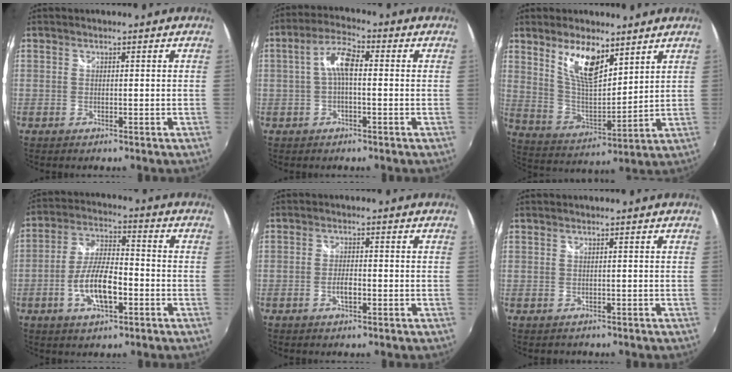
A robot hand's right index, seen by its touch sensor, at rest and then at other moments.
{"total": 5.9, "force": [-0.1, 2.0, 5.5], "torque": [-0.112, 0.020, -0.003]}
{"total": 11.5, "force": [7.0, 4.2, 8.1], "torque": [-0.148, -0.001, 0.140]}
{"total": 10.6, "force": [-3.7, 3.9, 9.1], "torque": [-0.184, 0.003, -0.064]}
{"total": 2.7, "force": [-1.1, 1.1, 2.3], "torque": [-0.046, 0.000, -0.020]}
{"total": 0.8, "force": [-0.2, 0.8, 0.0], "torque": [0.001, -0.001, 0.001]}